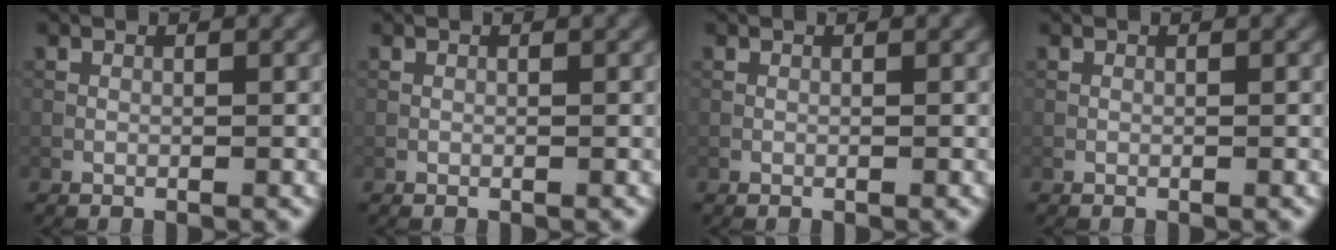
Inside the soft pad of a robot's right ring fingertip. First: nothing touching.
{"total": 0.0}
{"total": 0.0}
{"total": 0.0}